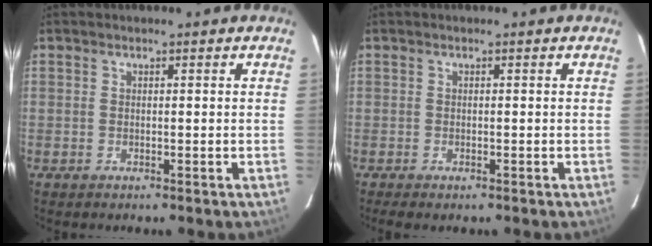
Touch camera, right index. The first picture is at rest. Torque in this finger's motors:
{"motor_torque": [0.04, 0.11, 0.13, 0.01]}